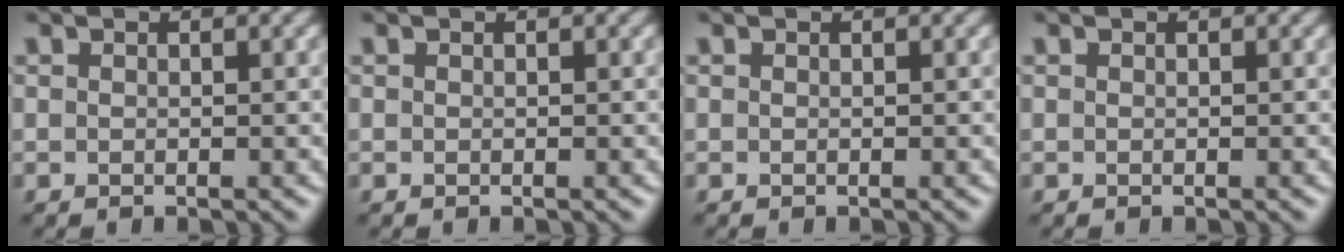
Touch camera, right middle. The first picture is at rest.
{"total": 0.0}
{"total": 0.0}
{"total": 0.0}